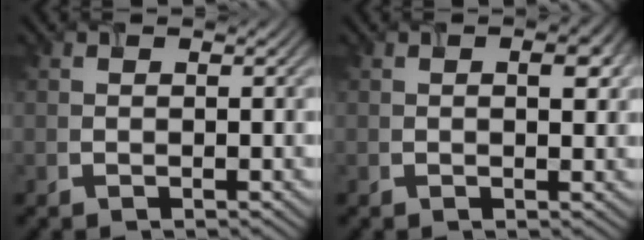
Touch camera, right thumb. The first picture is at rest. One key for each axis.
{"total": 2.4, "fx": 0.5, "fy": 1.1, "fz": 2.0, "tx": -0.026, "ty": 0.000, "tz": 0.006}